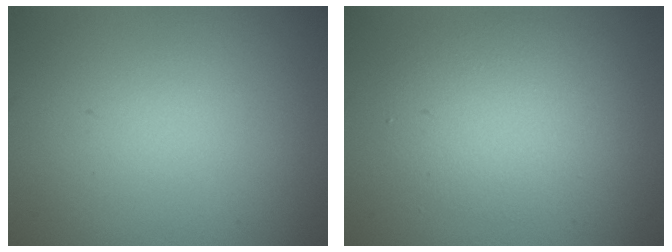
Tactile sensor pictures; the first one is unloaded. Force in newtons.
{"total": 4.0, "press": 4.0, "slide": 0.1}